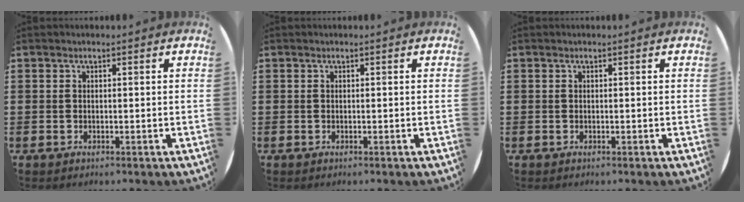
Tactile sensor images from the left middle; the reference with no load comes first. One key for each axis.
{"total": 0.0}
{"total": 0.0}